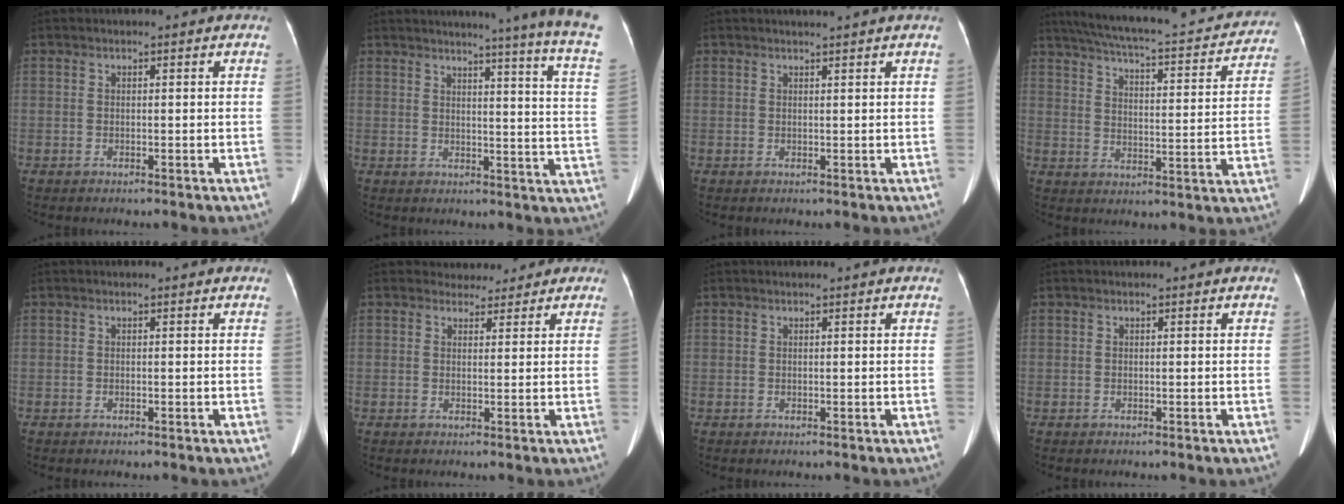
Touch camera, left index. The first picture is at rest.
{"total": 19.3, "force": [16.7, -2.6, 9.3], "torque": [-0.132, -0.102, 0.178]}
{"total": 1.7, "force": [1.5, -0.6, 0.5], "torque": [-0.011, -0.001, 0.029]}
{"total": 23.1, "force": [20.2, 4.6, 10.2], "torque": [-0.163, -0.002, 0.254]}
{"total": 0.0}
{"total": 3.4, "force": [2.8, 1.8, -0.1], "torque": [0.007, 0.006, 0.034]}
{"total": 0.6, "force": [0.6, 0.0, 0.2], "torque": [-0.004, 0.006, 0.011]}
{"total": 0.0}